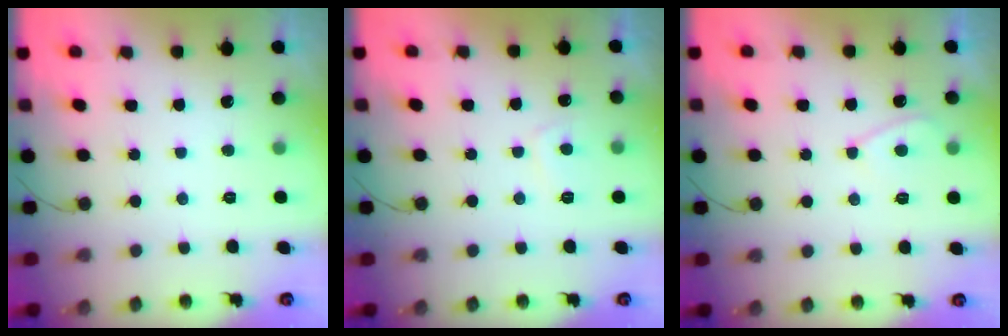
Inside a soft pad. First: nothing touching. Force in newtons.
{"total": 2.8, "press": 2.7, "slide": 0.9}
{"total": 4.2, "press": 4.1, "slide": 0.6}